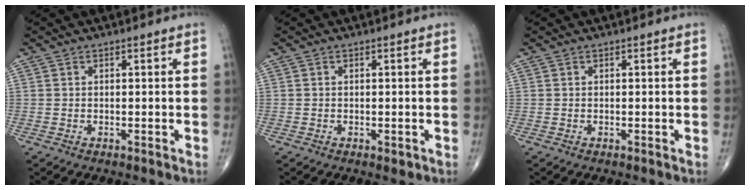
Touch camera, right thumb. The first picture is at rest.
{"total": 0.9, "force": [-0.3, 0.5, 0.7], "torque": [-0.005, -0.002, -0.003]}
{"total": 0.0}